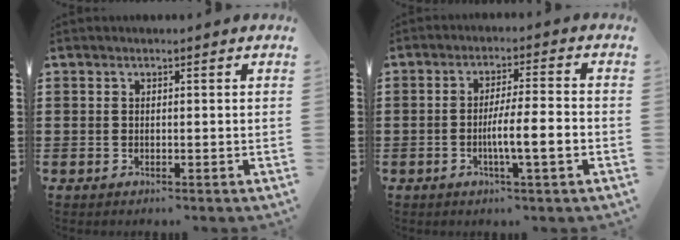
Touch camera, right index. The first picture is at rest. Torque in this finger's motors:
{"motor_torque": [1.69, -0.39, 0.73, 0.19]}